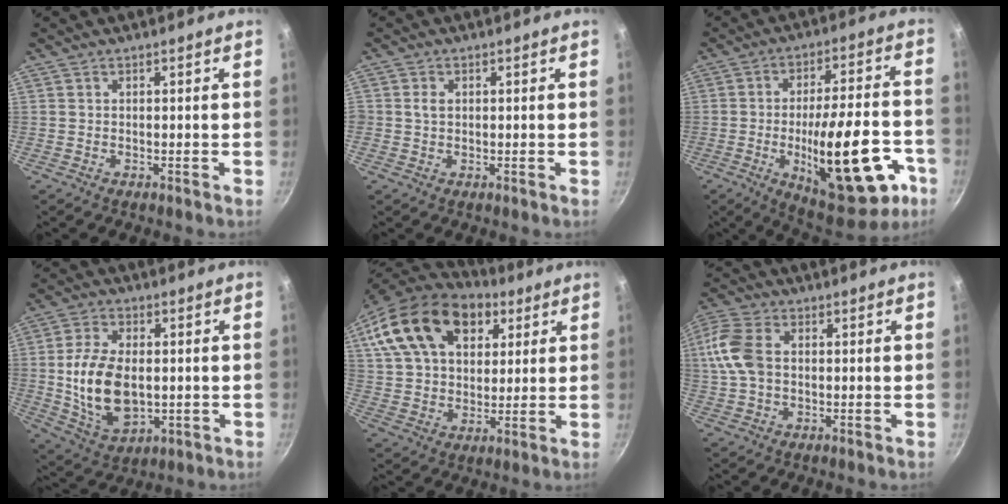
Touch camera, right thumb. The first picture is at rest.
{"total": 1.8, "force": [0.3, 1.4, 1.0], "torque": [-0.014, 0.002, 0.005]}
{"total": 24.3, "force": [-8.0, 9.0, 21.1], "torque": [-0.269, 0.032, -0.098]}
{"total": 14.4, "force": [-0.2, 8.8, 11.4], "torque": [-0.201, -0.004, 0.007]}
{"total": 23.5, "force": [10.7, 14.9, 14.6], "torque": [-0.251, 0.000, 0.187]}
{"total": 11.0, "force": [1.1, 7.5, 8.0], "torque": [-0.173, 0.016, 0.012]}